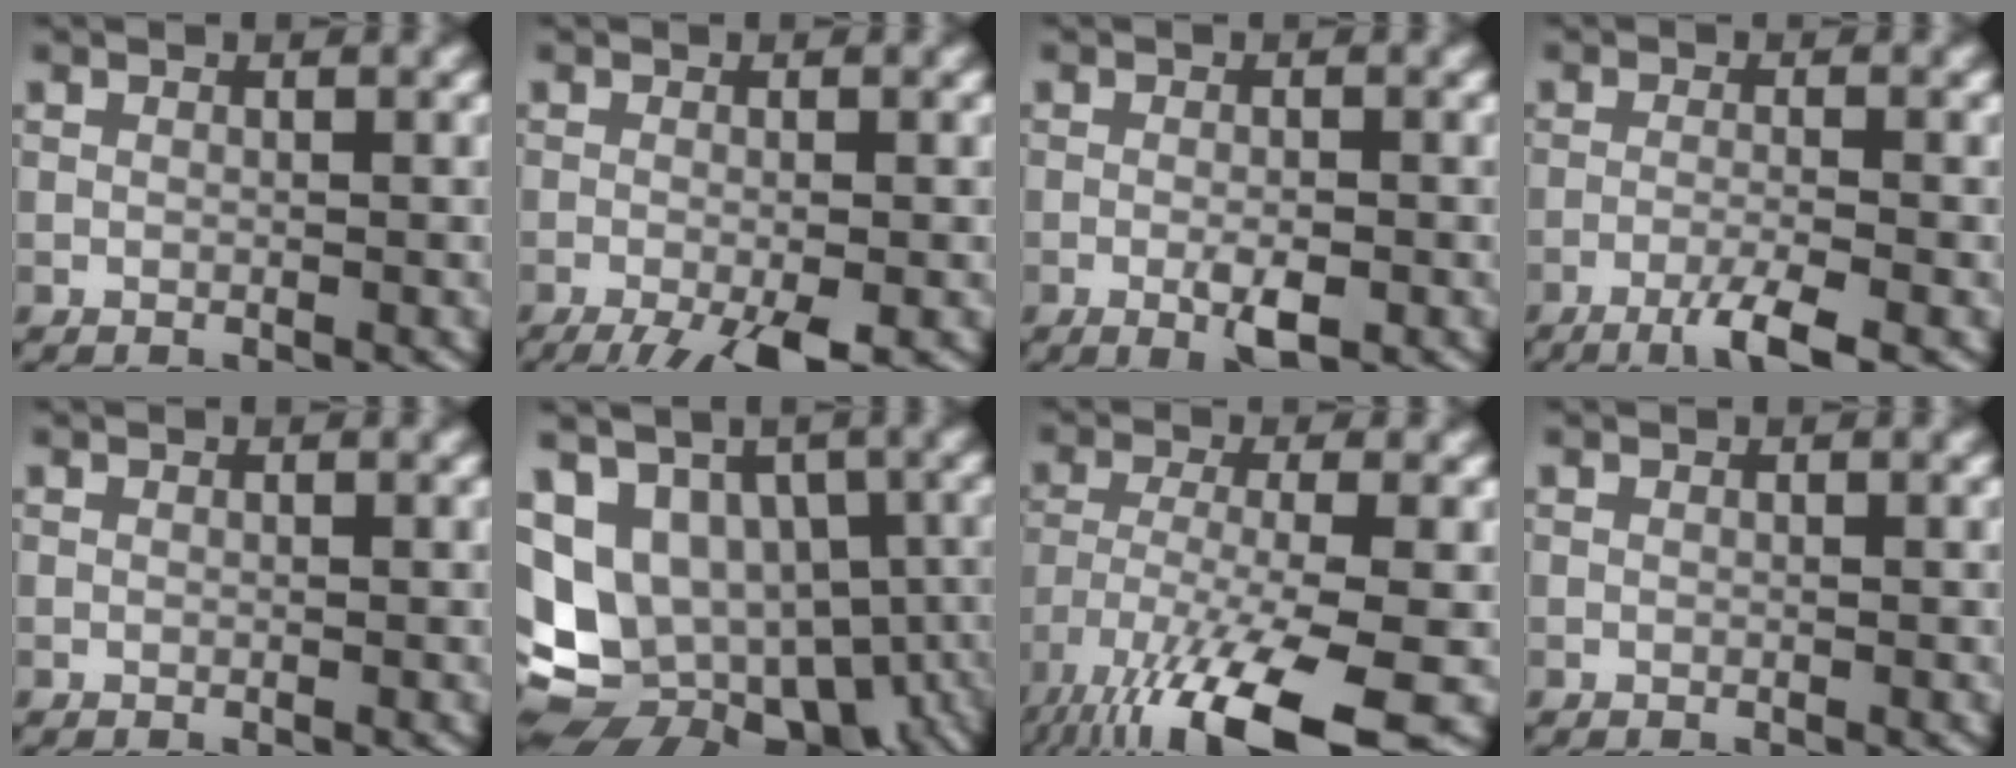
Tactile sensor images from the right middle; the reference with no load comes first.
{"total": 5.2, "force": [-3.0, 1.0, 4.1], "torque": [-0.063, -0.007, -0.051]}
{"total": 2.5, "force": [-1.0, 0.6, 2.3], "torque": [-0.041, -0.001, -0.016]}
{"total": 3.8, "force": [-2.3, 0.4, 3.0], "torque": [-0.050, 0.003, -0.052]}
{"total": 0.0}
{"total": 14.3, "force": [-3.3, 10.8, 8.8], "torque": [-0.141, 0.003, -0.016]}
{"total": 13.1, "force": [-8.2, 2.8, 9.8], "torque": [-0.195, -0.024, -0.139]}
{"total": 0.0}